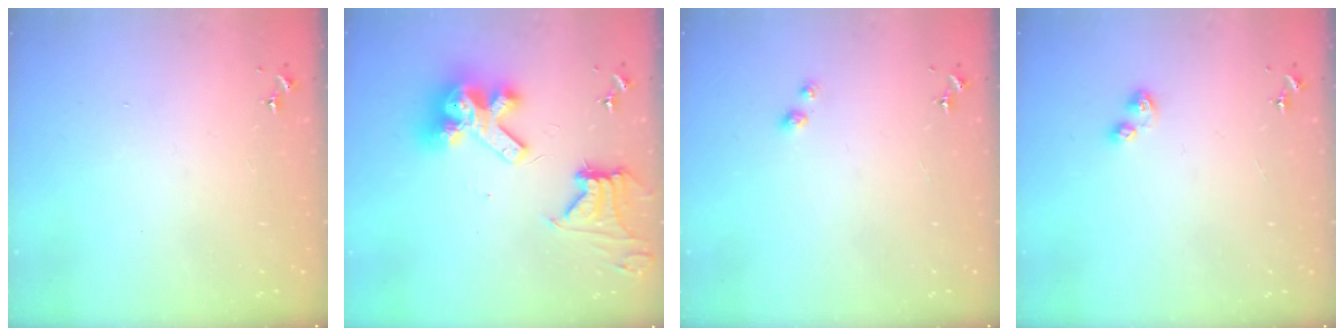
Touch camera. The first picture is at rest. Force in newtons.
{"total": 15.4, "press": 15.3, "slide": 2.1}
{"total": 3.3, "press": 3.3, "slide": 0.3}
{"total": 4.8, "press": 4.8, "slide": 0.7}